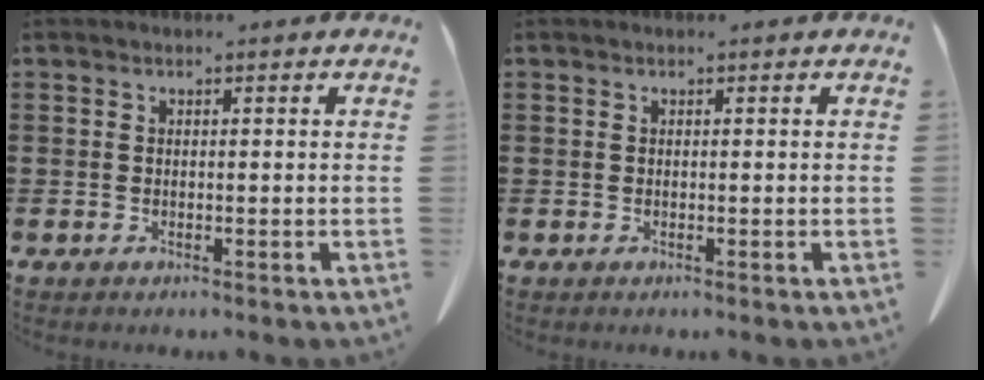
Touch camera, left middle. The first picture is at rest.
{"total": 0.0}